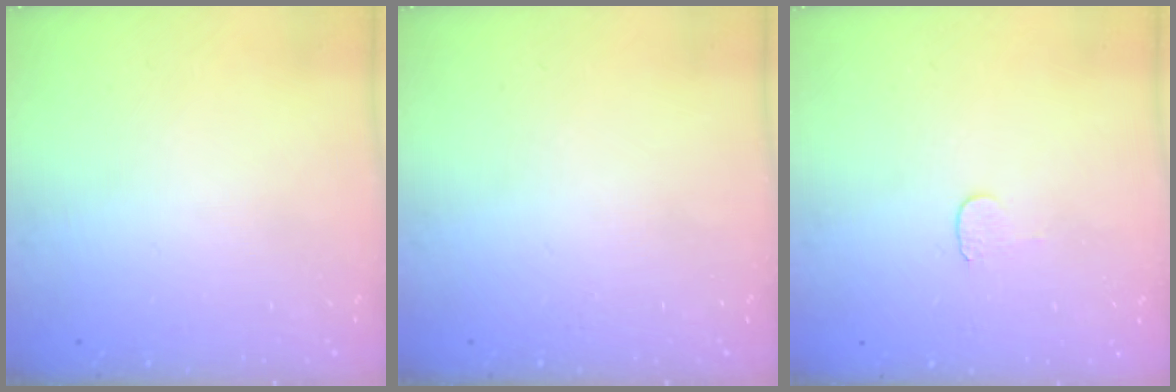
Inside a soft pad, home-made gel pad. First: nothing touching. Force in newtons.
{"total": 0.0}
{"total": 3.8, "press": 3.8, "slide": 0.4}